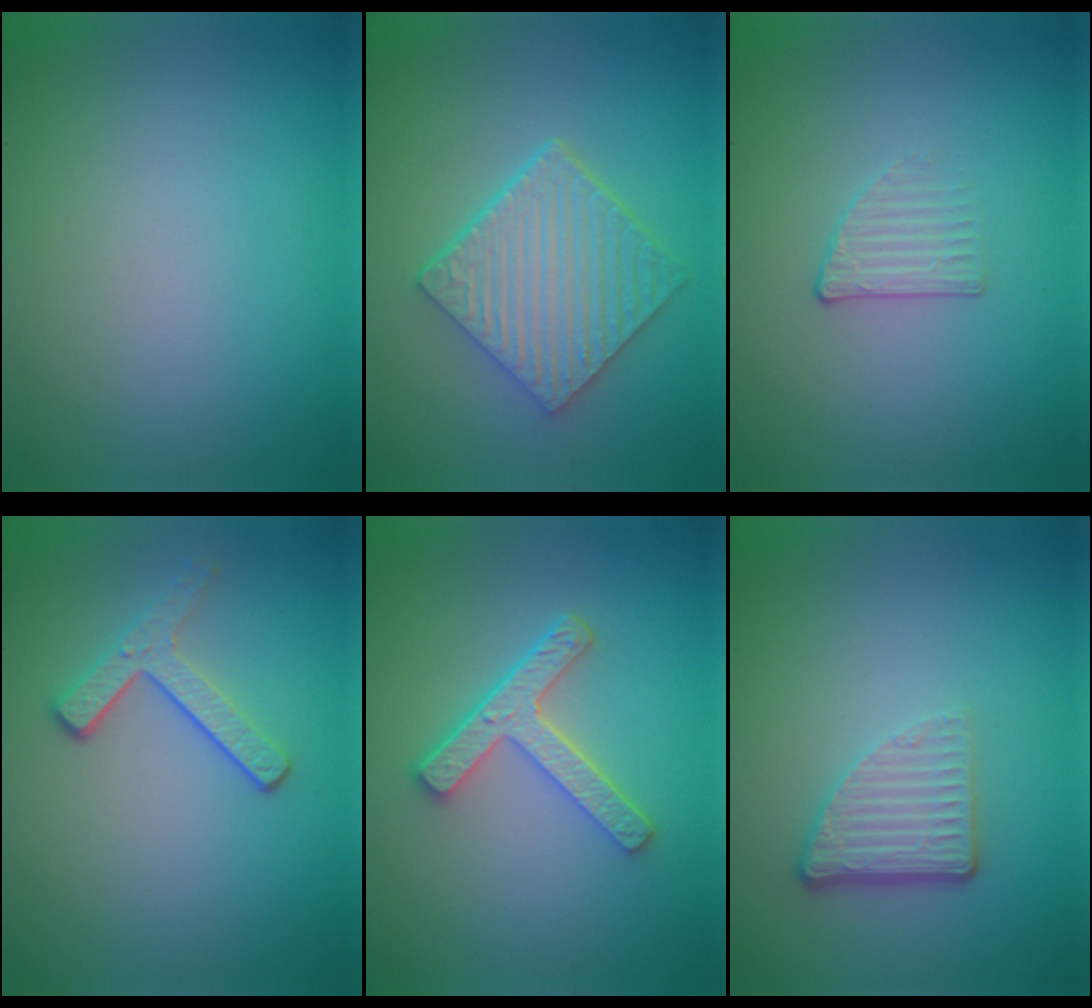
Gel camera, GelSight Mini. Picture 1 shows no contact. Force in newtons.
{"total": 5.8, "press": 4.6, "slide": 3.5}
{"total": 1.3, "press": 0.8, "slide": 1.0}
{"total": 2.9, "press": 2.3, "slide": 1.7}
{"total": 4.3, "press": 3.3, "slide": 2.8}
{"total": 3.8, "press": 2.6, "slide": 2.8}